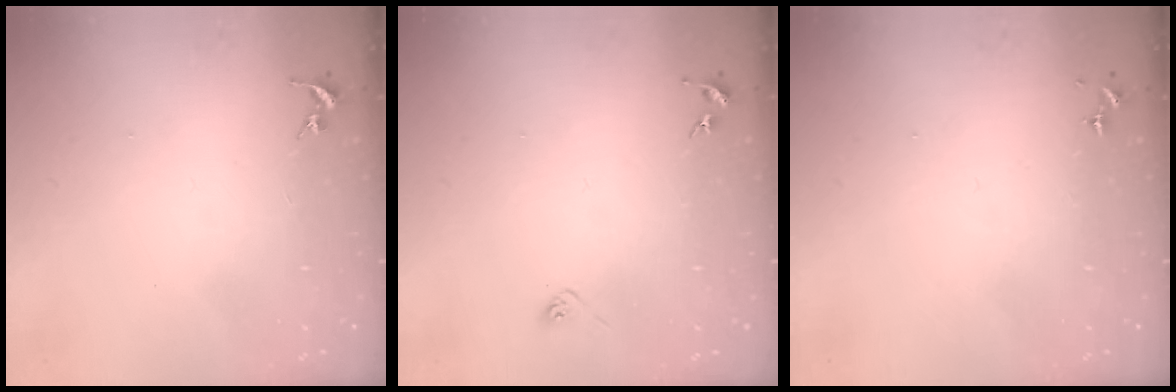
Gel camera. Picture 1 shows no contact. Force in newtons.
{"total": 2.8, "press": 2.6, "slide": 1.1}
{"total": 0.0}